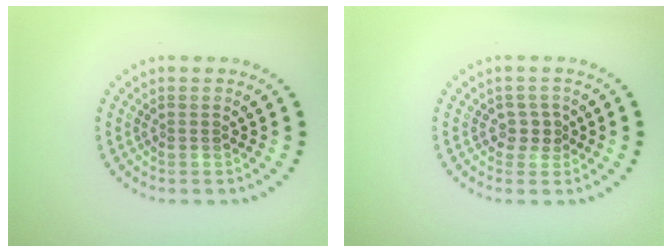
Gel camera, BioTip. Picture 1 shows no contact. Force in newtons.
{"total": 1.6, "press": 1.2, "slide": 1.0}